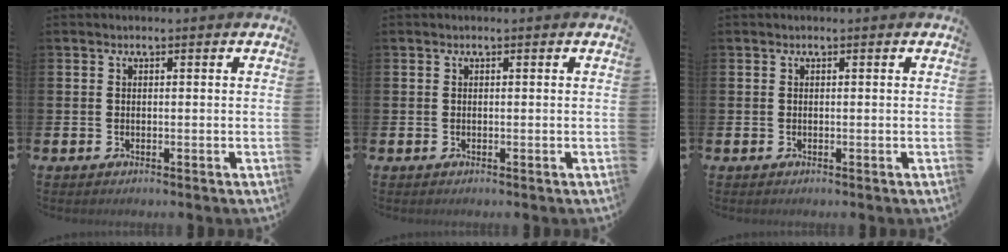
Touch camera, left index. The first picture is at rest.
{"total": 0.0}
{"total": 0.0}